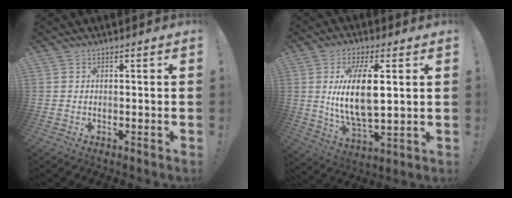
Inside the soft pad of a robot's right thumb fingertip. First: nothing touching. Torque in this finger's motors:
{"motor_torque": [0.38, 0.46, 1.58, 0.19, 0.48]}